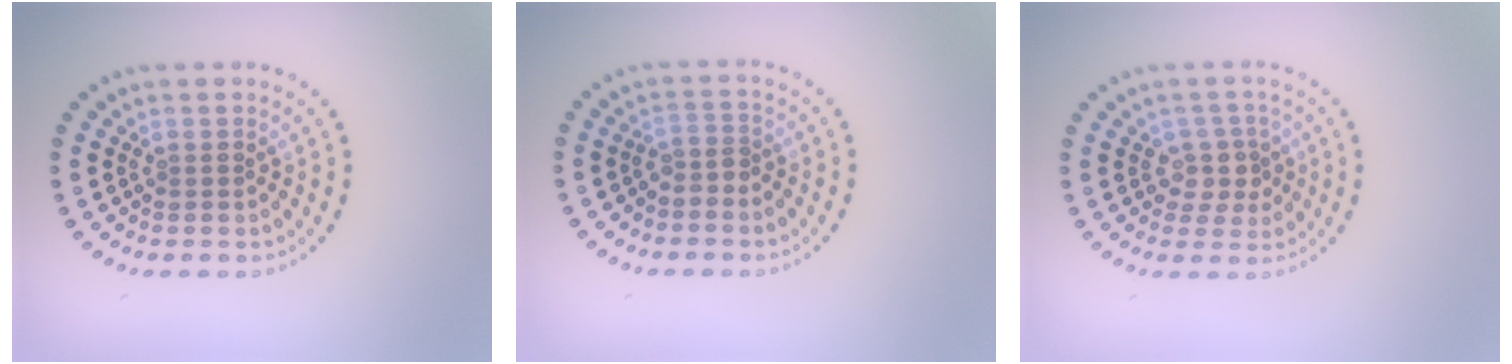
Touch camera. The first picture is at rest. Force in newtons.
{"total": 1.6, "press": 1.2, "slide": 1.0}
{"total": 2.5, "press": 2.1, "slide": 1.4}